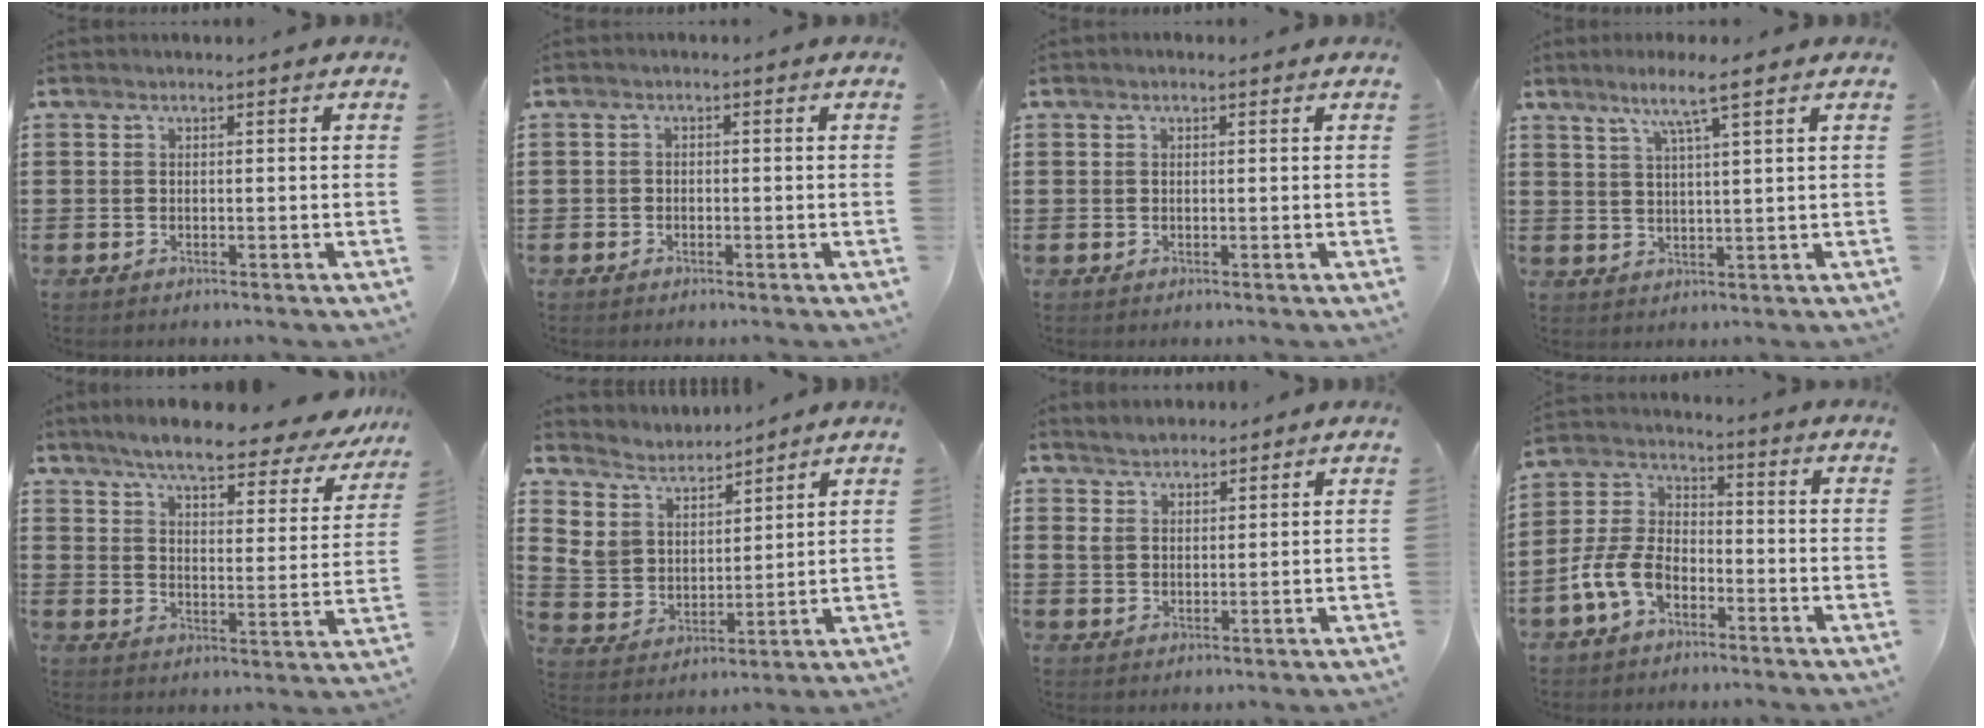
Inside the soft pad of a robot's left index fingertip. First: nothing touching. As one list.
[{"total": 1.0, "force": [-0.8, 0.6, 0.2], "torque": [-0.007, 0.001, -0.017]}, {"total": 0.5, "force": [0.2, 0.5, 0.3], "torque": [-0.006, 0.004, 0.002]}, {"total": 5.6, "force": [3.7, -0.3, 4.2], "torque": [-0.091, 0.000, 0.062]}, {"total": 6.9, "force": [6.1, 0.7, 3.3], "torque": [-0.083, -0.038, 0.100]}, {"total": 5.7, "force": [4.7, 3.1, 0.6], "torque": [-0.048, -0.033, 0.083]}, {"total": 3.3, "force": [2.6, 1.7, 0.8], "torque": [-0.024, 0.006, 0.051]}, {"total": 7.3, "force": [-3.9, 4.1, 4.6], "torque": [-0.129, 0.001, -0.084]}]